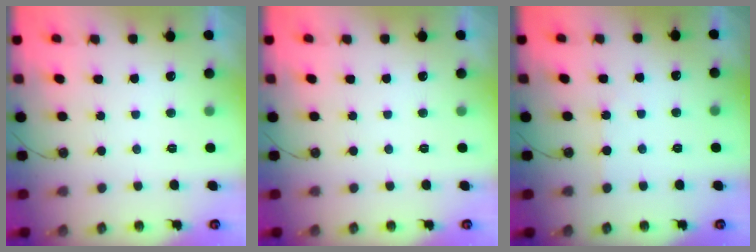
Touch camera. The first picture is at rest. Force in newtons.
{"total": 0.0}
{"total": 2.7, "press": 2.7, "slide": 0.5}